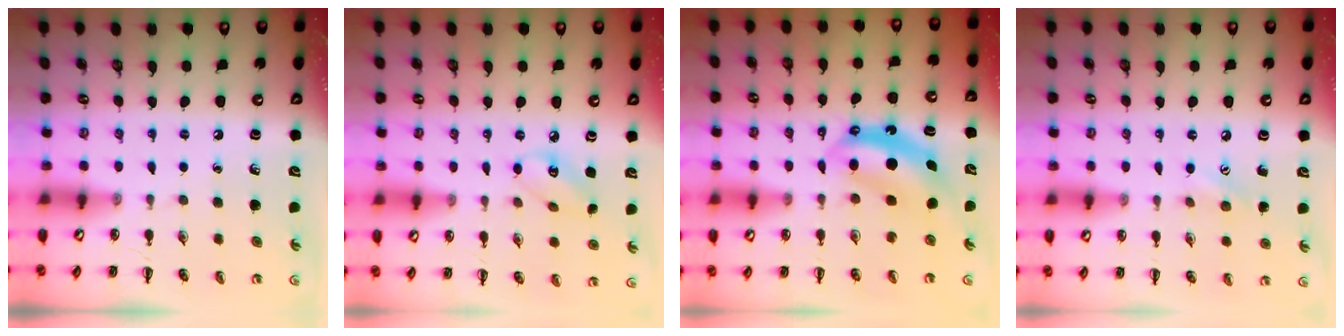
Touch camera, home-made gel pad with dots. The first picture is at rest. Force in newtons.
{"total": 4.2, "press": 4.1, "slide": 0.8}
{"total": 6.7, "press": 6.6, "slide": 1.2}
{"total": 6.0, "press": 5.8, "slide": 1.5}